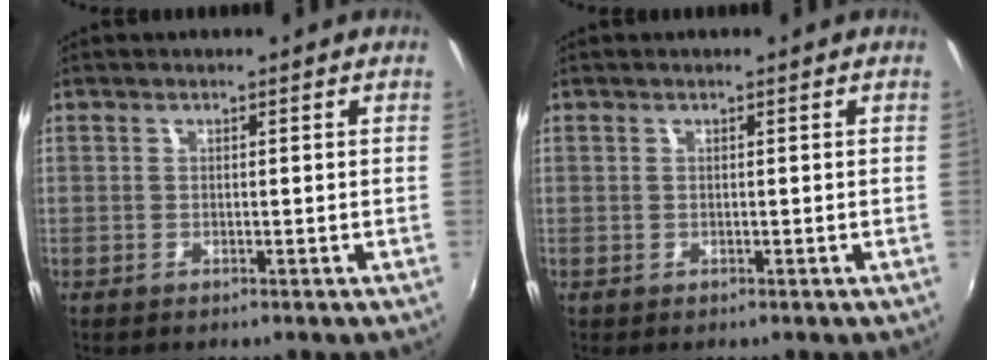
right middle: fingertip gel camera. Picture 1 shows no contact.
{"total": 0.0}